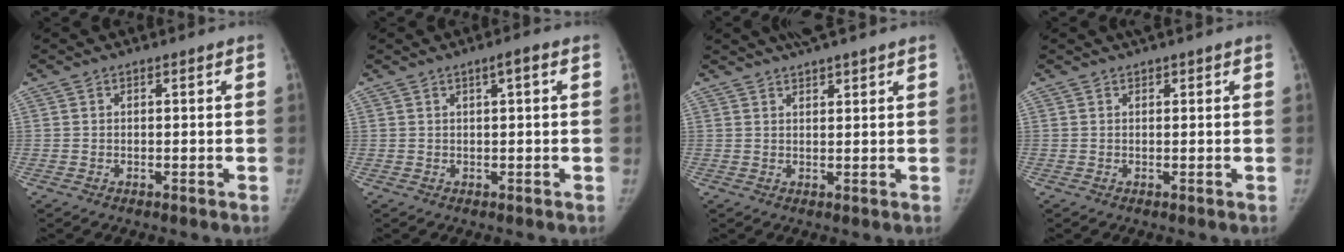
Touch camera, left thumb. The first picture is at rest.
{"total": 2.3, "force": [0.9, 0.3, 2.1], "torque": [-0.033, 0.003, 0.013]}
{"total": 5.0, "force": [4.1, 0.7, 2.8], "torque": [-0.035, 0.005, 0.069]}
{"total": 1.6, "force": [1.2, 0.4, 1.0], "torque": [-0.013, 0.009, 0.018]}